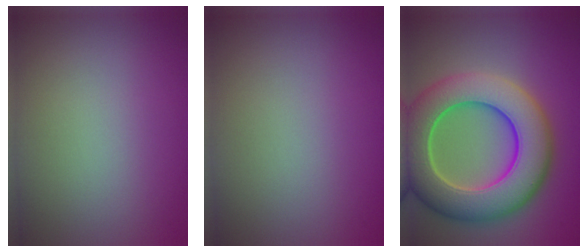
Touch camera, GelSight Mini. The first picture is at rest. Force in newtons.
{"total": 0.0}
{"total": 10.7, "press": 10.7, "slide": 0.8}